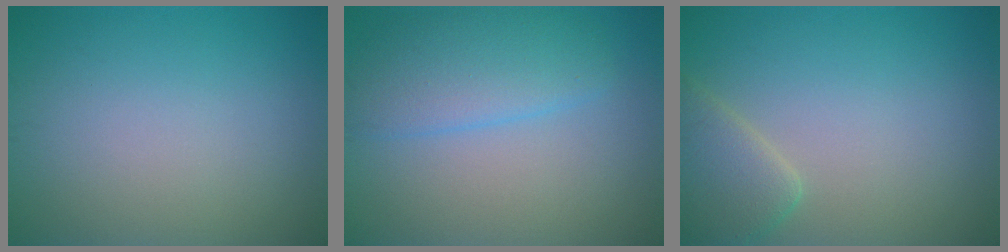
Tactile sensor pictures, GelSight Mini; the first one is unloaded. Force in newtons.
{"total": 4.3, "press": 4.3, "slide": 0.1}
{"total": 3.3, "press": 3.3, "slide": 0.2}